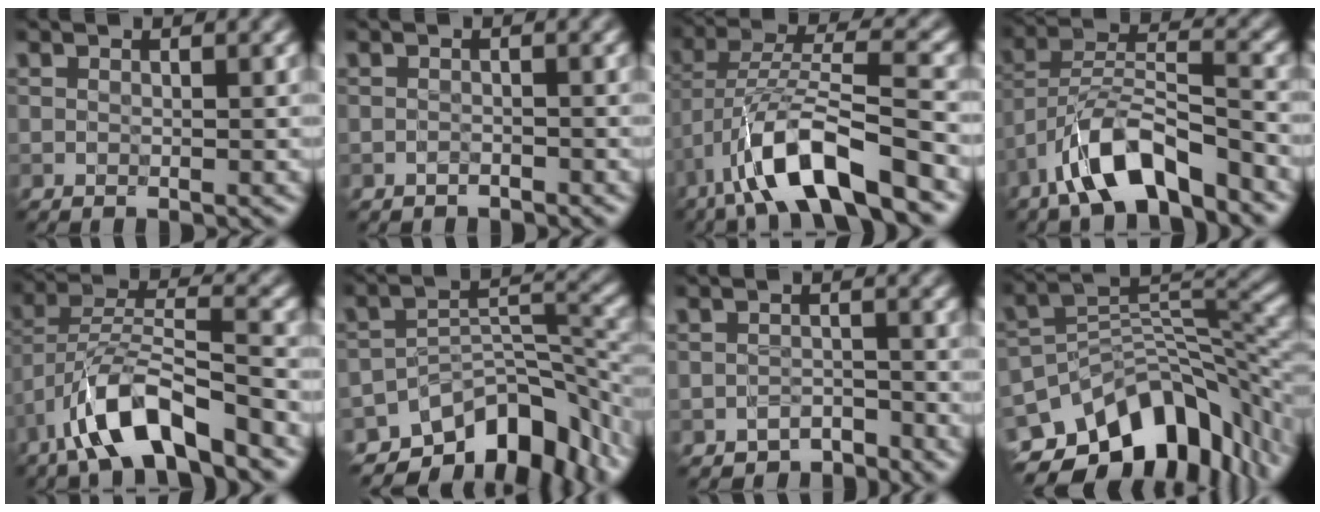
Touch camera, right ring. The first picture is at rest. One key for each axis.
{"total": 0.8, "fx": -0.7, "fy": 0.3, "fz": 0.1, "tx": 0.000, "ty": 0.001, "tz": -0.012}
{"total": 9.5, "fx": -4.8, "fy": 2.5, "fz": 7.8, "tx": -0.140, "ty": 0.012, "tz": -0.088}
{"total": 7.5, "fx": -5.1, "fy": 2.4, "fz": 5.0, "tx": -0.089, "ty": 0.009, "tz": -0.093}
{"total": 8.0, "fx": -4.9, "fy": 2.3, "fz": 5.9, "tx": -0.104, "ty": 0.007, "tz": -0.089}
{"total": 10.2, "fx": -7.1, "fy": 4.9, "fz": 5.4, "tx": -0.069, "ty": -0.012, "tz": -0.118}
{"total": 2.1, "fx": -1.9, "fy": 0.9, "fz": 0.4, "tx": 0.000, "ty": 0.007, "tz": -0.033}
{"total": 12.0, "fx": -7.1, "fy": 6.8, "fz": 6.9, "tx": -0.105, "ty": -0.001, "tz": -0.116}